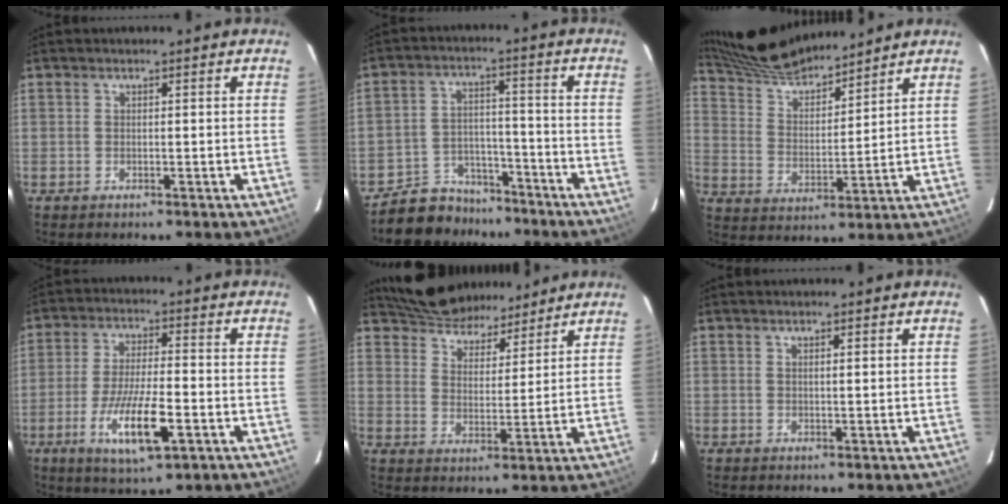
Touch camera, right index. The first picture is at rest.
{"total": 10.2, "force": [-8.9, 4.8, 1.4], "torque": [-0.050, 0.024, -0.132]}
{"total": 14.9, "force": [13.7, 2.0, 5.3], "torque": [-0.098, 0.011, 0.243]}
{"total": 12.0, "force": [-4.8, 2.6, 10.7], "torque": [-0.214, -0.019, -0.085]}
{"total": 12.1, "force": [10.7, 4.2, 3.7], "torque": [-0.083, 0.030, 0.174]}
{"total": 1.0, "force": [0.6, -0.4, 0.6], "torque": [-0.013, 0.000, 0.010]}